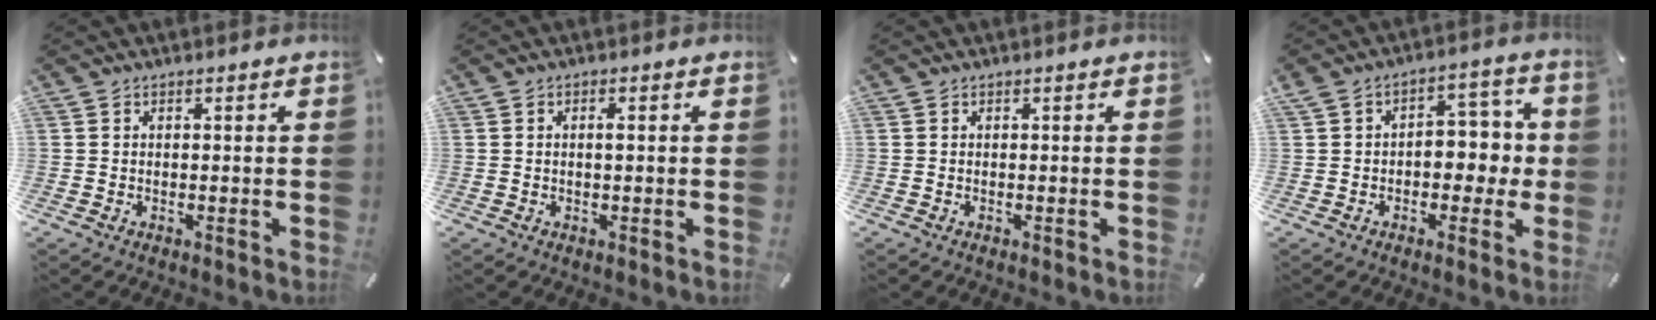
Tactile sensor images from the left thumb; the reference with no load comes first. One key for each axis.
{"total": 1.4, "fx": 0.2, "fy": 0.4, "fz": 1.4, "tx": -0.026, "ty": 0.003, "tz": 0.001}
{"total": 0.0}
{"total": 8.2, "fx": -0.8, "fy": 6.2, "fz": 5.3, "tx": -0.061, "ty": 0.011, "tz": -0.020}